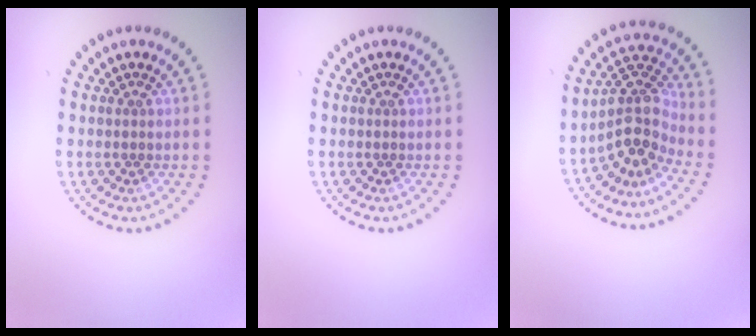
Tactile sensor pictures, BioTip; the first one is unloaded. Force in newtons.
{"total": 0.0}
{"total": 4.2, "press": 3.2, "slide": 2.7}